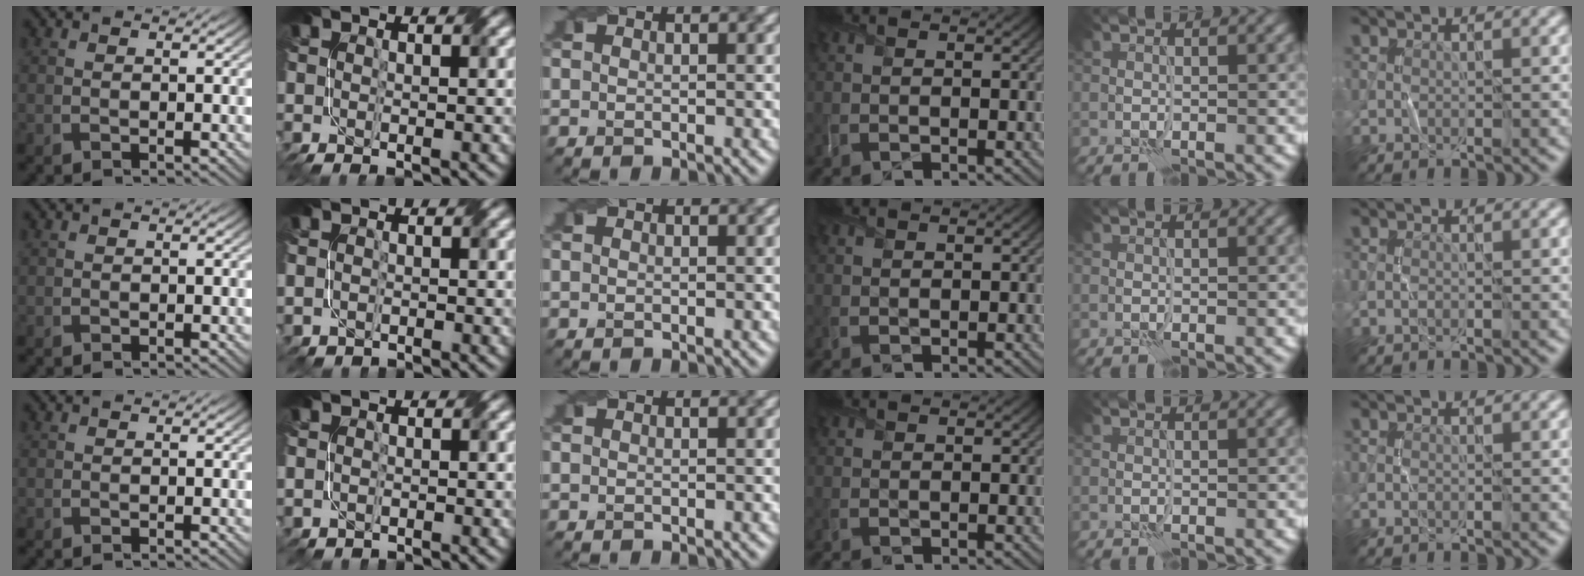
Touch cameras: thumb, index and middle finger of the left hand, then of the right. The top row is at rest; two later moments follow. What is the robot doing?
{"motion": "fold", "object": "netting"}